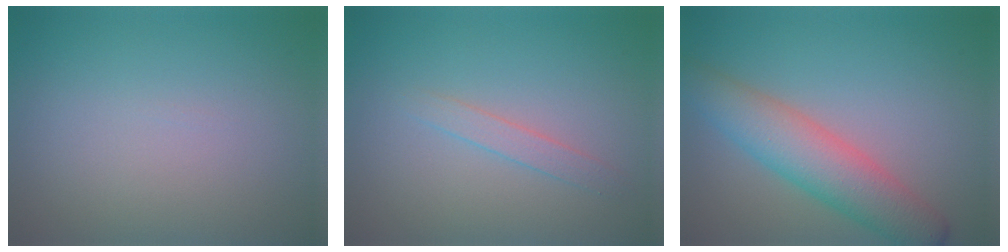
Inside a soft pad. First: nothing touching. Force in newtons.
{"total": 1.3, "press": 1.3, "slide": 0.1}
{"total": 5.6, "press": 5.6, "slide": 0.3}